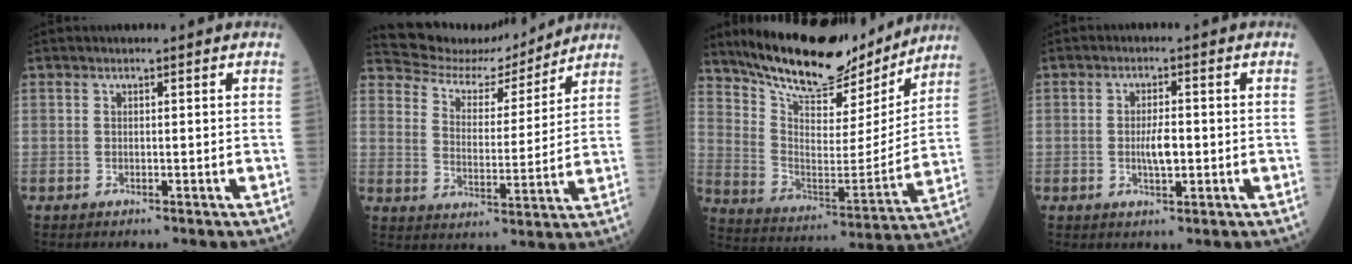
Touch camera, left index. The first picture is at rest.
{"total": 11.4, "force": [11.1, 2.2, 1.0], "torque": [-0.026, -0.003, 0.179]}
{"total": 19.8, "force": [17.5, 5.6, 7.6], "torque": [-0.132, -0.018, 0.275]}
{"total": 3.4, "force": [-0.6, 1.0, 3.2], "torque": [-0.060, -0.003, -0.011]}